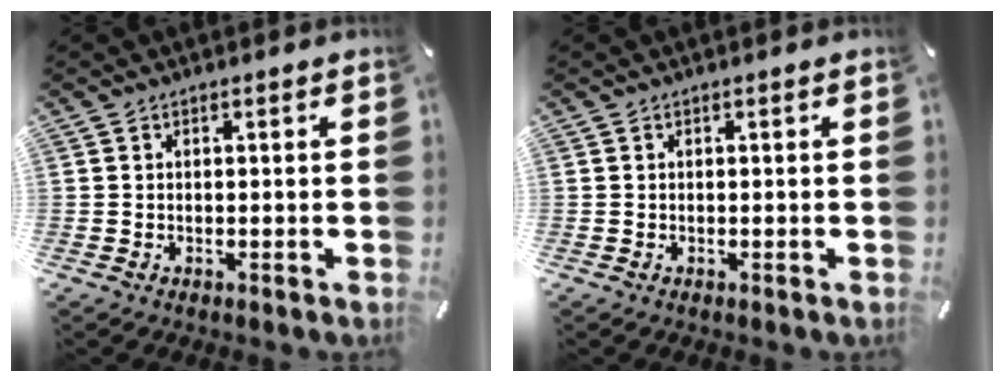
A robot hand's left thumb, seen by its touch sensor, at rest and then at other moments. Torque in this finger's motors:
{"motor_torque": [-0.05, -0.04, -0.01, 0.01, 0.00]}